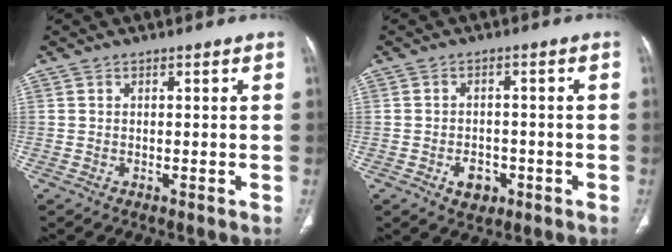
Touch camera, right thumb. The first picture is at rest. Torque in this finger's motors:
{"motor_torque": [1.33, 0.65, 0.42, -0.36, 0.00]}